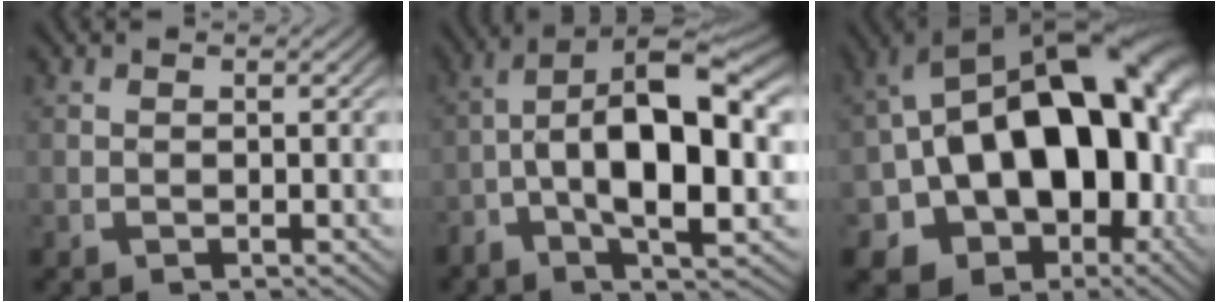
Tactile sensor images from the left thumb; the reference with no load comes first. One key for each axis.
{"total": 11.7, "fx": -0.4, "fy": 5.9, "fz": 10.1, "tx": -0.174, "ty": -0.026, "tz": -0.006}
{"total": 24.5, "fx": -3.7, "fy": 17.3, "fz": 16.9, "tx": -0.289, "ty": -0.068, "tz": -0.040}